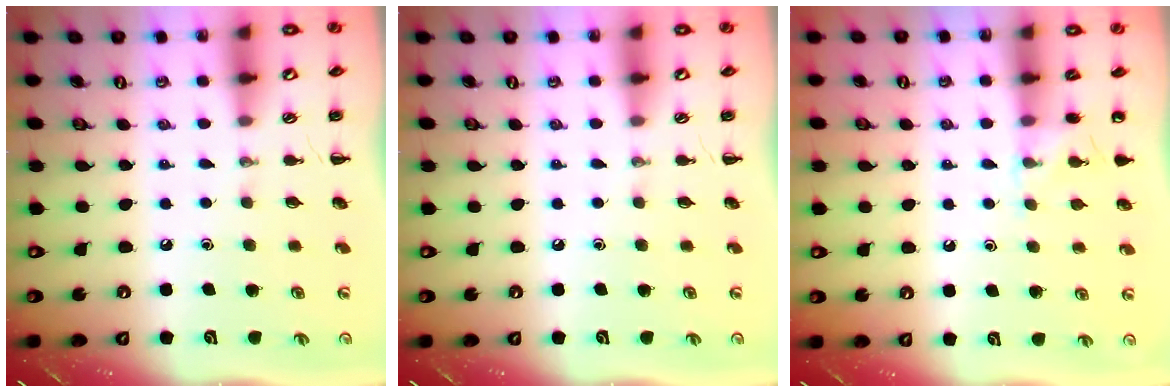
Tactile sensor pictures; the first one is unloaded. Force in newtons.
{"total": 0.0}
{"total": 5.8, "press": 5.5, "slide": 1.7}